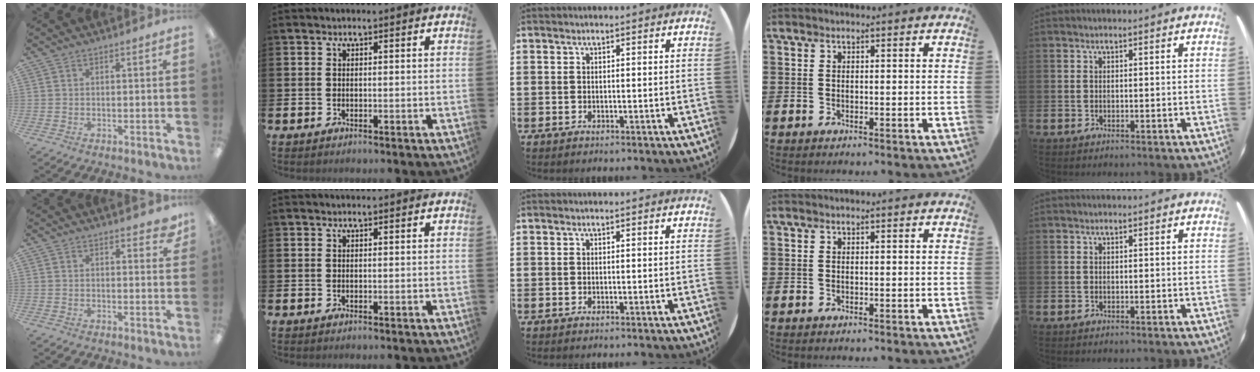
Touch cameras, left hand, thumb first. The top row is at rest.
{"thumb": {"total": 3.1, "force": [2.5, 1.1, 1.5], "torque": [-0.010, -0.011, 0.040]}}